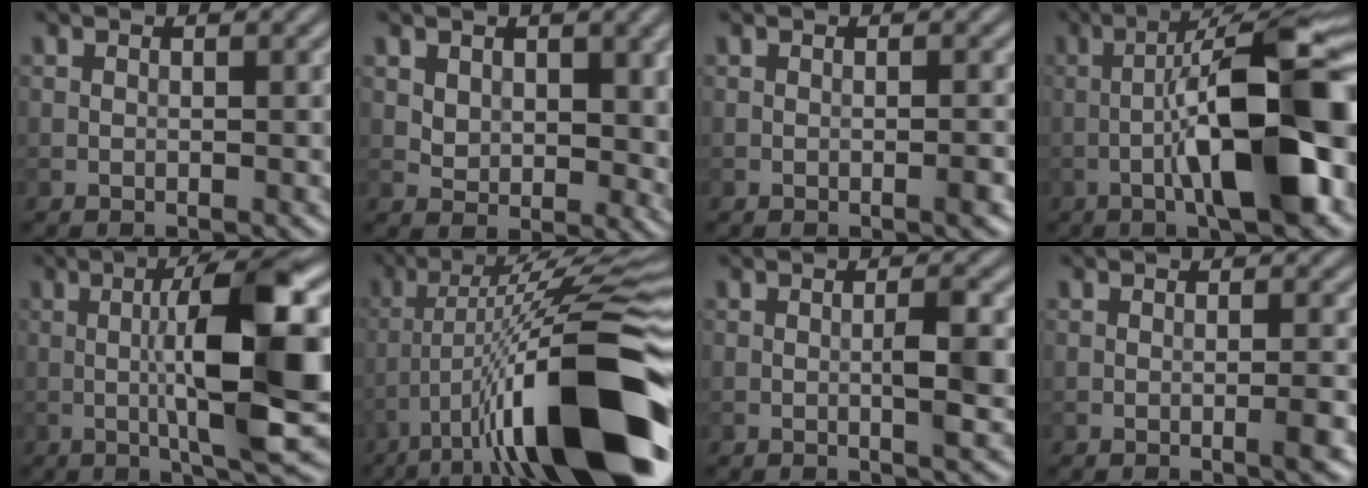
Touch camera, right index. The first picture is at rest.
{"total": 4.3, "force": [1.7, 2.8, 2.7], "torque": [-0.048, -0.011, 0.036]}
{"total": 0.8, "force": [-0.3, 0.0, 0.7], "torque": [-0.010, 0.001, -0.005]}
{"total": 13.2, "force": [-2.7, 2.8, 12.6], "torque": [-0.198, 0.021, -0.042]}
{"total": 10.9, "force": [0.0, 2.2, 10.6], "torque": [-0.164, 0.004, 0.000]}
{"total": 15.6, "force": [-6.5, 3.2, 13.8], "torque": [-0.227, 0.016, -0.100]}
{"total": 2.3, "force": [0.0, 0.3, 2.3], "torque": [-0.038, 0.000, -0.002]}
{"total": 1.6, "force": [-0.4, 0.2, 1.5], "torque": [-0.021, 0.002, -0.008]}